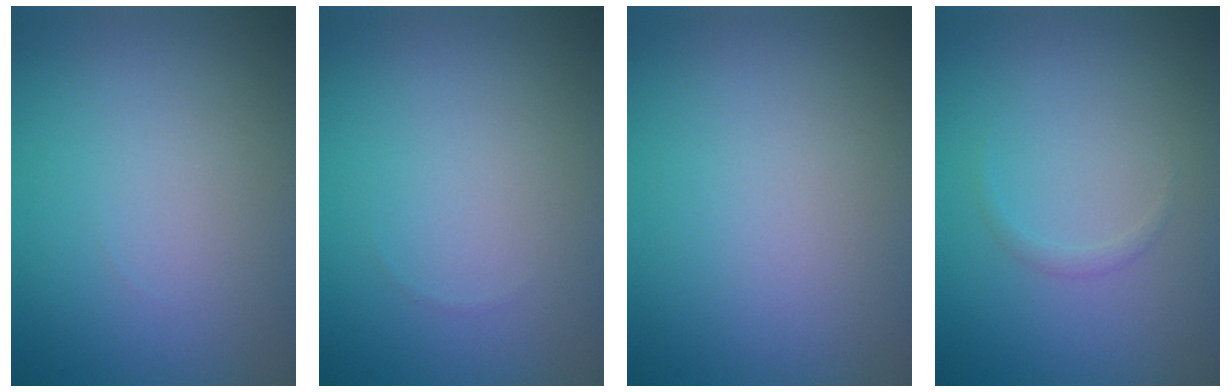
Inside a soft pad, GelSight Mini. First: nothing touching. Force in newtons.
{"total": 0.0}
{"total": 0.0}
{"total": 0.6, "press": 0.6, "slide": 0.1}